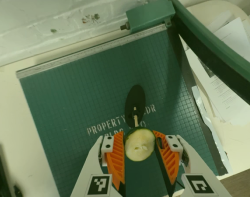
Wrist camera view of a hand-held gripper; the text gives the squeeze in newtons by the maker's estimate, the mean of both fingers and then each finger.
{"total": 8.8, "left": 8.8, "right": 8.8}